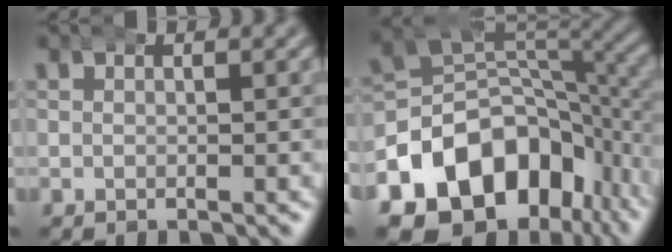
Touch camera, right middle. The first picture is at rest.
{"total": 17.8, "force": [-5.6, 12.9, 10.9], "torque": [-0.209, -0.058, -0.068]}